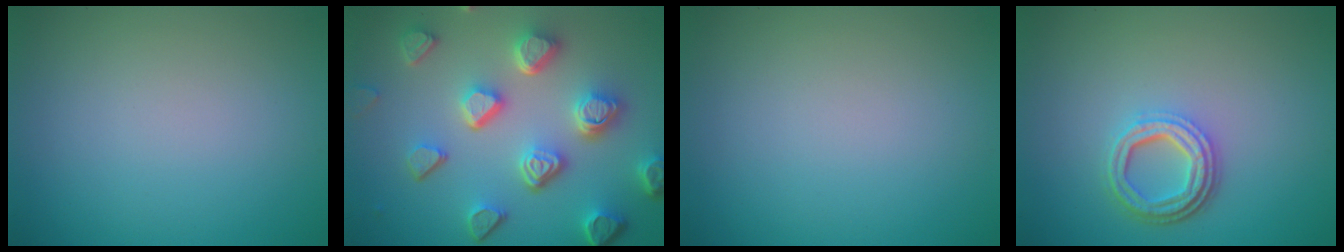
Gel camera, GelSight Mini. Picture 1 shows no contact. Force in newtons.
{"total": 6.8, "press": 5.3, "slide": 4.3}
{"total": 0.0}
{"total": 4.0, "press": 3.1, "slide": 2.5}